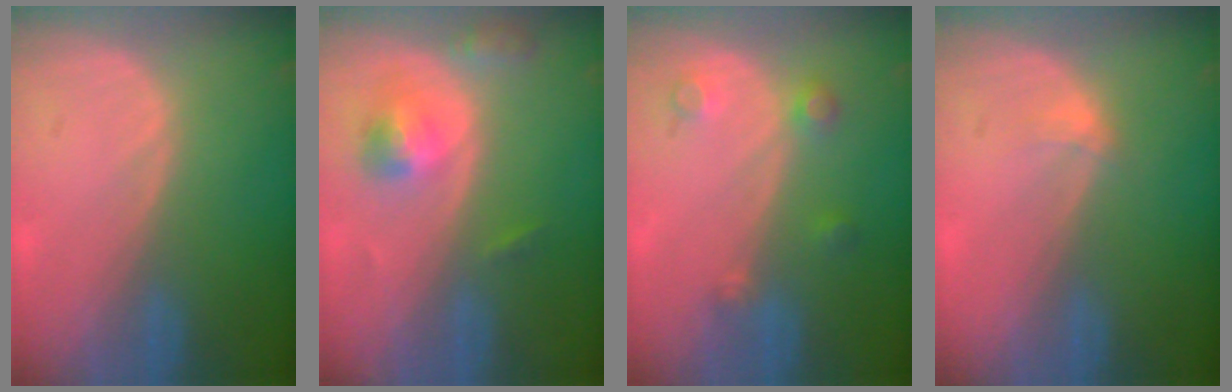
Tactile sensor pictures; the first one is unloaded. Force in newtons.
{"total": 5.1, "press": 4.7, "slide": 1.9}
{"total": 3.4, "press": 3.1, "slide": 1.5}
{"total": 1.3, "press": 0.9, "slide": 0.9}